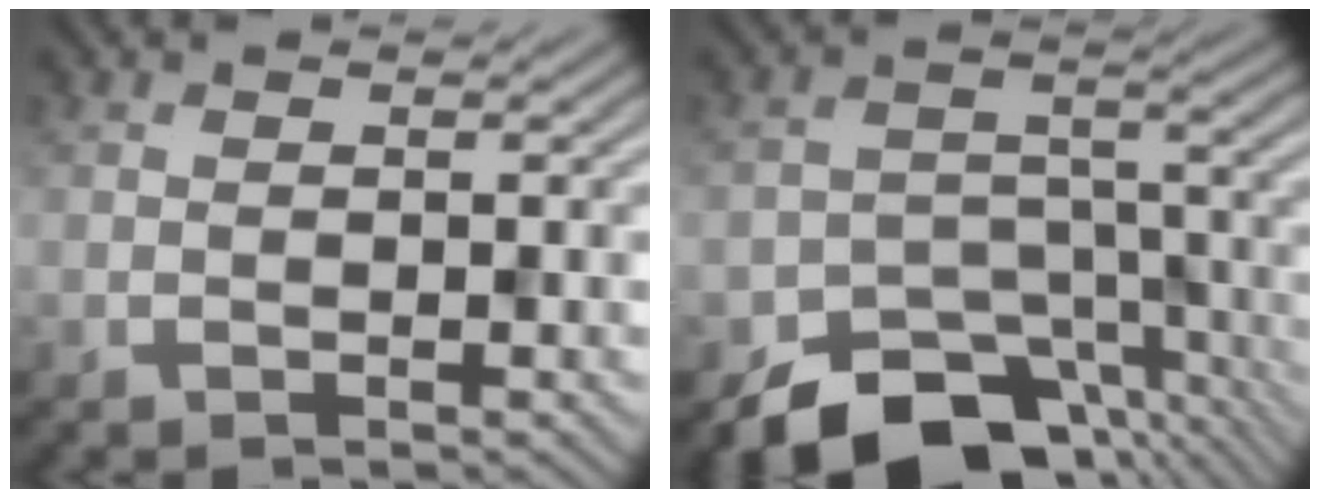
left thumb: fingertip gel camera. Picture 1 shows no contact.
{"total": 11.9, "force": [-8.5, 6.8, 4.9], "torque": [-0.076, -0.022, -0.121]}